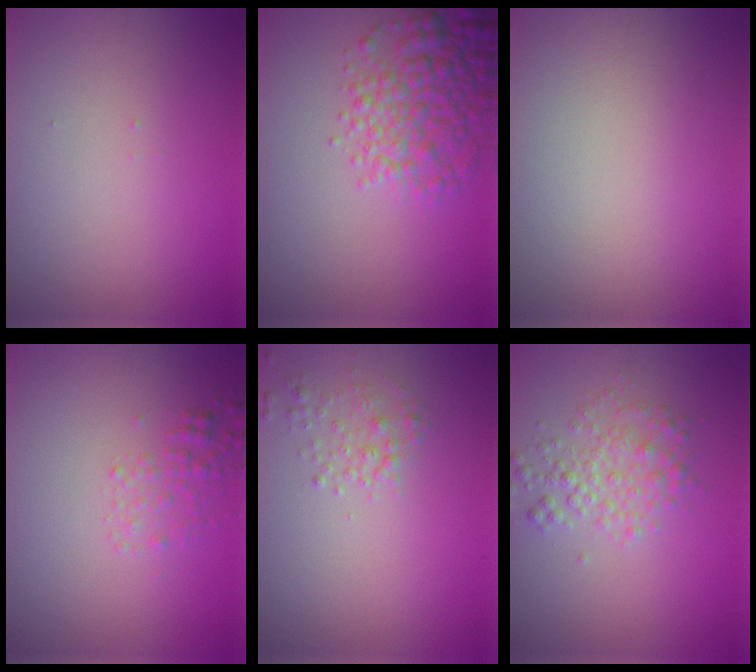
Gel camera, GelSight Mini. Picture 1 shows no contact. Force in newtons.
{"total": 5.5, "press": 5.4, "slide": 0.2}
{"total": 0.0}
{"total": 1.8, "press": 1.8, "slide": 0.1}
{"total": 1.6, "press": 1.6, "slide": 0.1}
{"total": 2.9, "press": 2.9, "slide": 0.0}